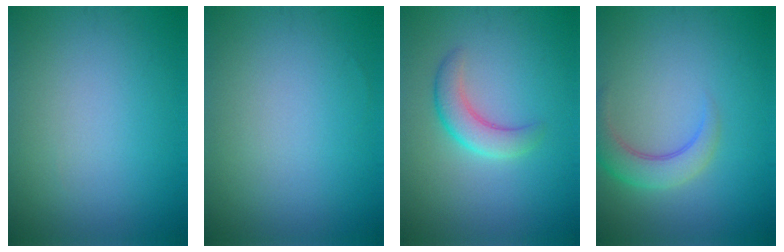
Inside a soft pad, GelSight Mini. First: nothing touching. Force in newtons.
{"total": 0.0}
{"total": 3.2, "press": 3.2, "slide": 0.2}
{"total": 3.6, "press": 3.6, "slide": 0.2}